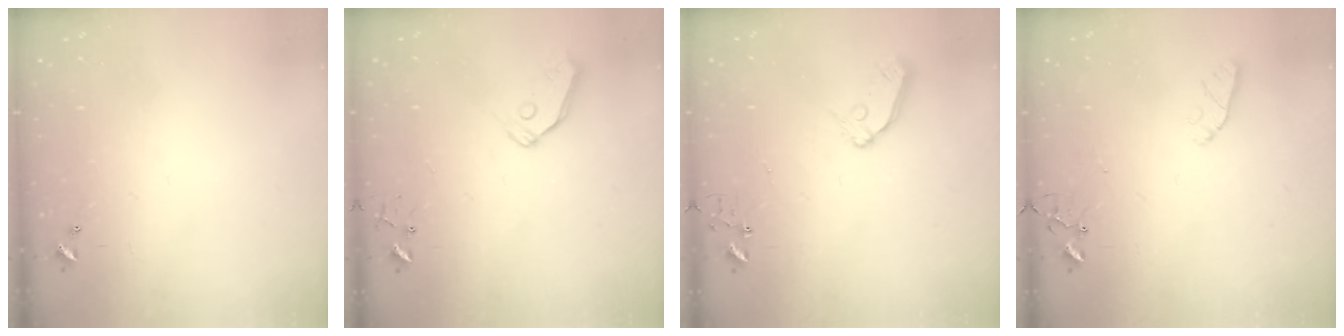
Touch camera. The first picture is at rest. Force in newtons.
{"total": 7.3, "press": 7.2, "slide": 0.8}
{"total": 8.4, "press": 8.4, "slide": 0.8}
{"total": 4.4, "press": 4.4, "slide": 0.6}